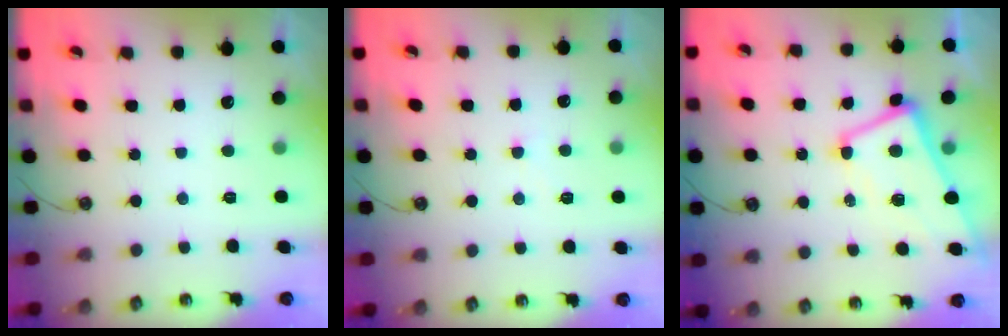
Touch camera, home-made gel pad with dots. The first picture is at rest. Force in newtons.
{"total": 1.9, "press": 1.8, "slide": 0.5}
{"total": 1.2, "press": 0.9, "slide": 0.9}